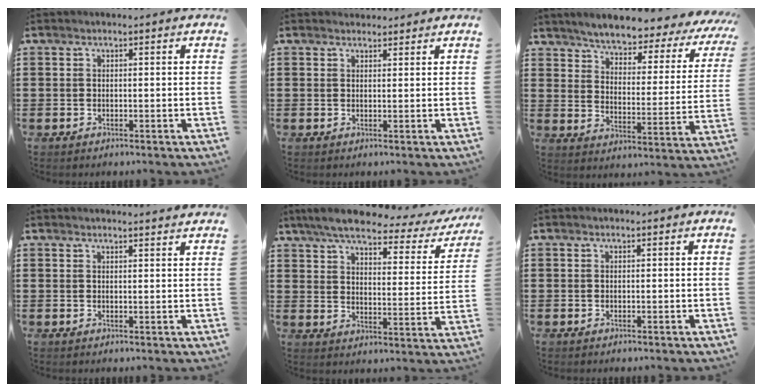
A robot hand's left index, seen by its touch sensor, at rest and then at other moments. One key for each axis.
{"total": 1.5, "fx": 1.5, "fy": 0.5, "fz": 0.1, "tx": -0.004, "ty": 0.003, "tz": 0.029}
{"total": 4.2, "fx": 4.0, "fy": 0.2, "fz": 1.1, "tx": -0.045, "ty": -0.037, "tz": 0.061}
{"total": 1.7, "fx": 1.6, "fy": -0.3, "fz": 0.4, "tx": -0.009, "ty": -0.002, "tz": 0.032}
{"total": 6.3, "fx": 5.2, "fy": 1.2, "fz": 3.3, "tx": -0.082, "ty": -0.028, "tz": 0.085}
{"total": 0.0}